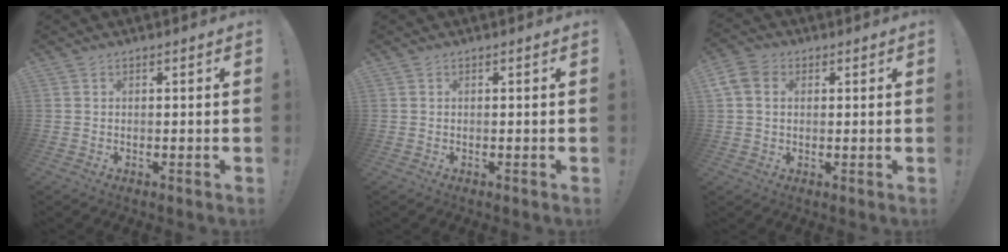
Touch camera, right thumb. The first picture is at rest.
{"total": 0.0}
{"total": 7.4, "force": [2.1, 5.7, 4.3], "torque": [-0.097, 0.006, 0.043]}